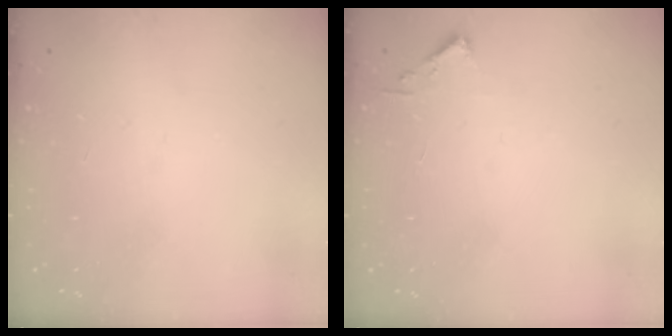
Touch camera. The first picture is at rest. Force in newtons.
{"total": 2.4, "press": 2.4, "slide": 0.3}